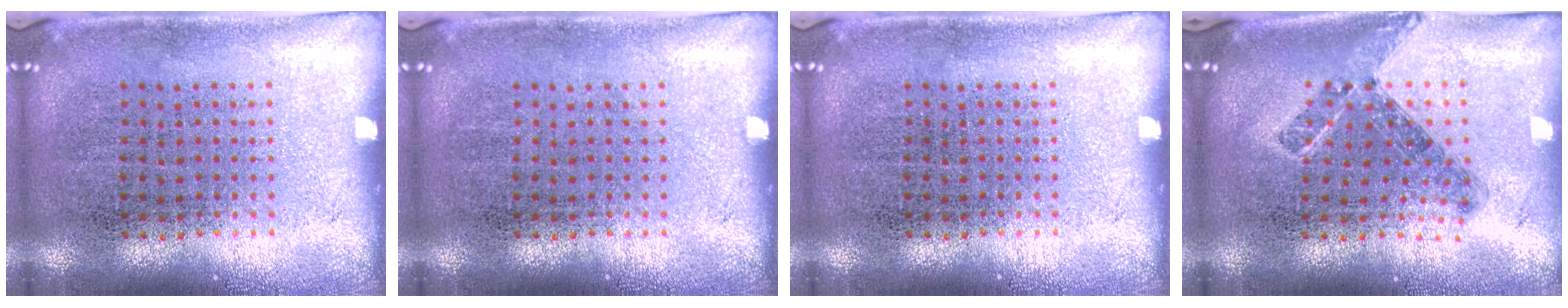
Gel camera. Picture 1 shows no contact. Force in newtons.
{"total": 0.0}
{"total": 0.0}
{"total": 0.8, "press": 0.7, "slide": 0.4}